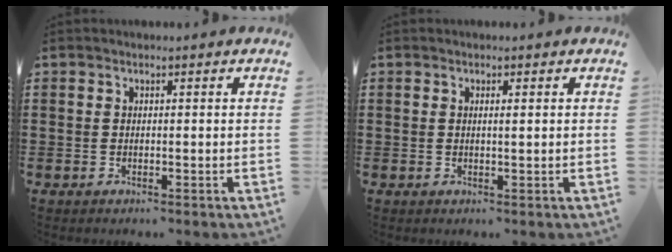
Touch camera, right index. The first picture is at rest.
{"total": 0.9, "force": [0.2, 0.0, 0.9], "torque": [-0.017, -0.001, 0.004]}